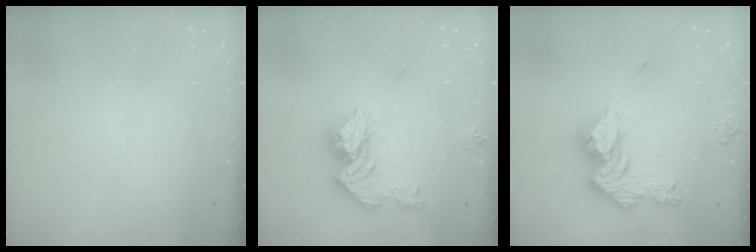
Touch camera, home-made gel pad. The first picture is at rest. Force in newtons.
{"total": 14.3, "press": 14.2, "slide": 1.5}
{"total": 15.3, "press": 15.2, "slide": 1.4}